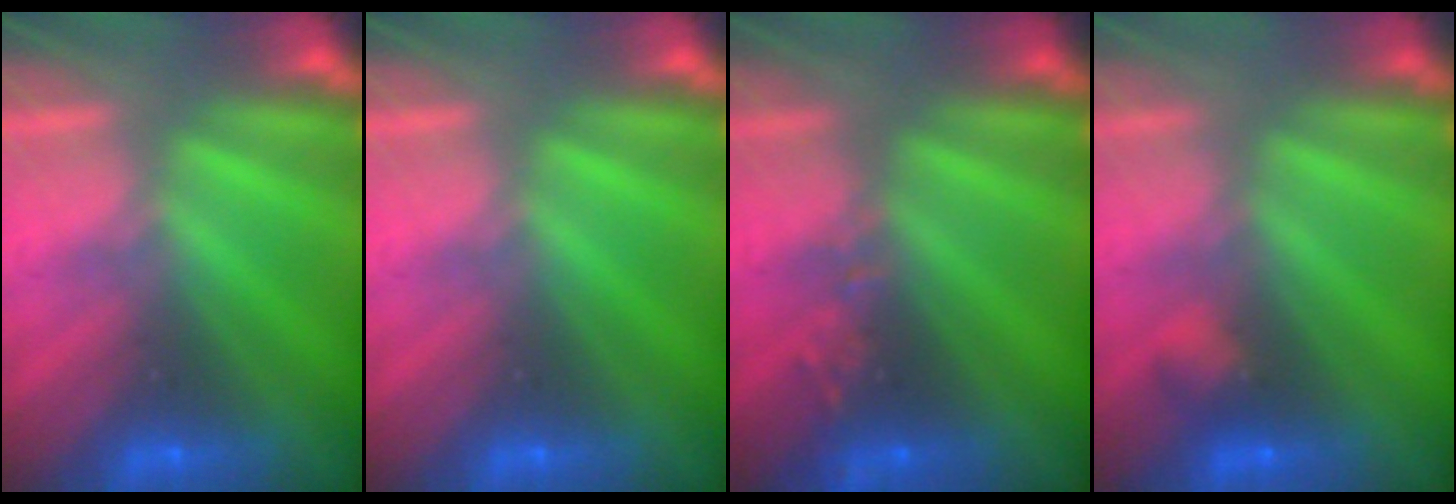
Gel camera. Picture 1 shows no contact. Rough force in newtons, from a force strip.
{"total": 0.0}
{"total": 2.4}
{"total": 2.2}